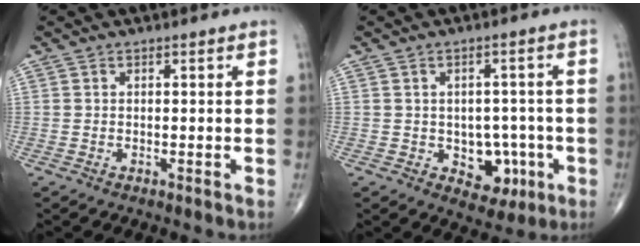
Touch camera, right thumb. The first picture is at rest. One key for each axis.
{"total": 7.1, "fx": -1.9, "fy": 5.4, "fz": 4.3, "tx": -0.015, "ty": 0.015, "tz": -0.016}